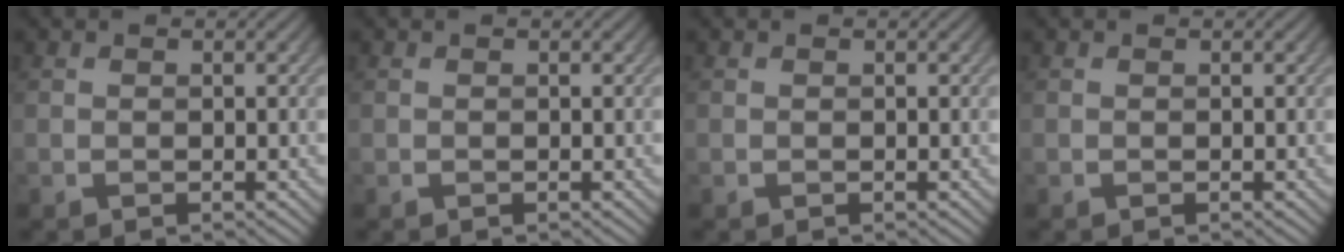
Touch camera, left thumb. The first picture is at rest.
{"total": 0.0}
{"total": 0.0}
{"total": 0.0}